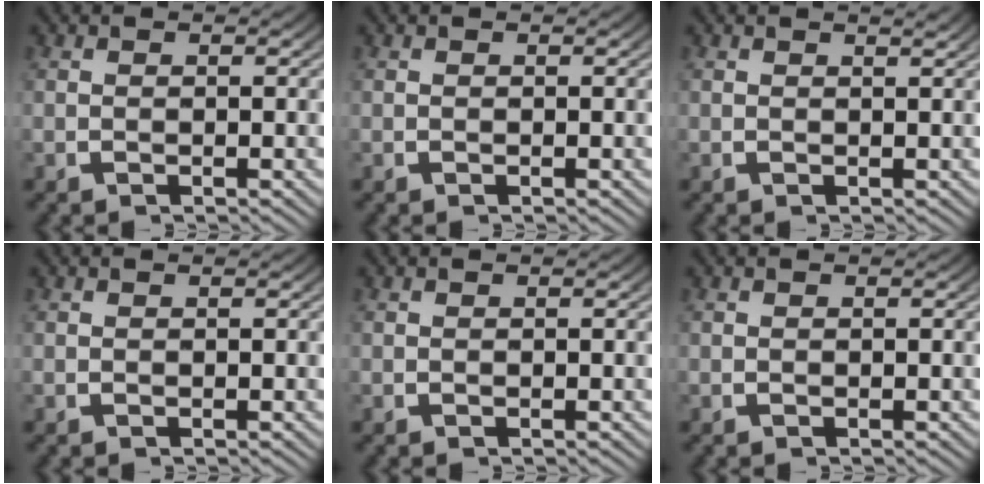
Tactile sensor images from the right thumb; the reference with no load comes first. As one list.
[{"total": 0.0}, {"total": 0.7, "force": [0.6, -0.1, 0.4], "torque": [-0.003, 0.001, 0.009]}, {"total": 0.0}, {"total": 0.0}, {"total": 0.0}]